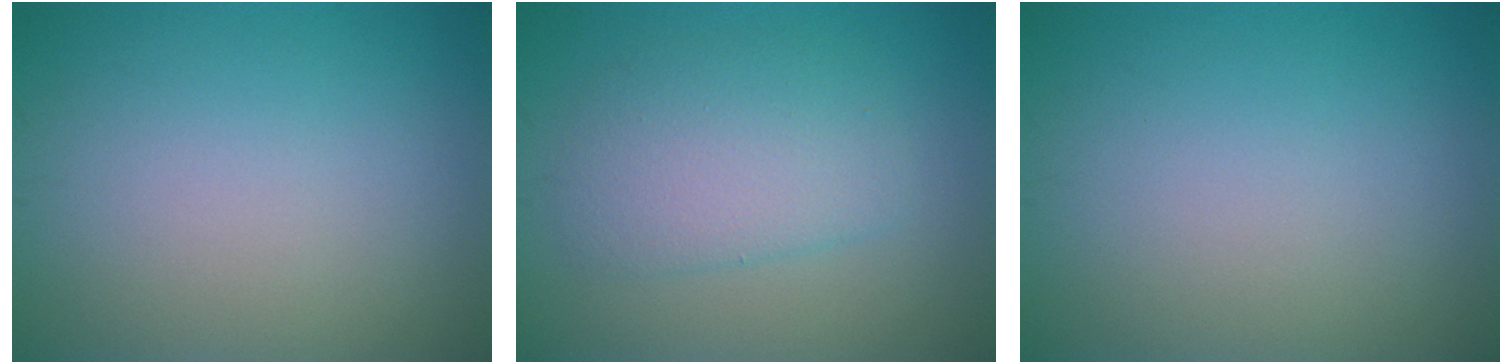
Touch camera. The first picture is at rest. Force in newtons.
{"total": 4.3, "press": 4.3, "slide": 0.2}
{"total": 0.0}